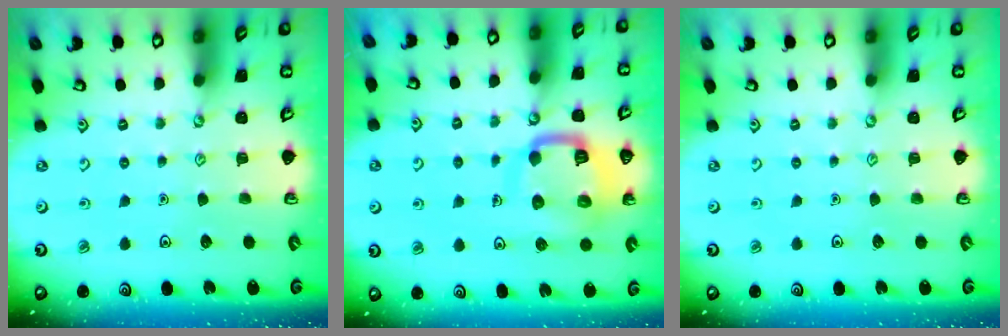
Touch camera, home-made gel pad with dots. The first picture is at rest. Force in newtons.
{"total": 12.5, "press": 12.4, "slide": 1.5}
{"total": 0.0}